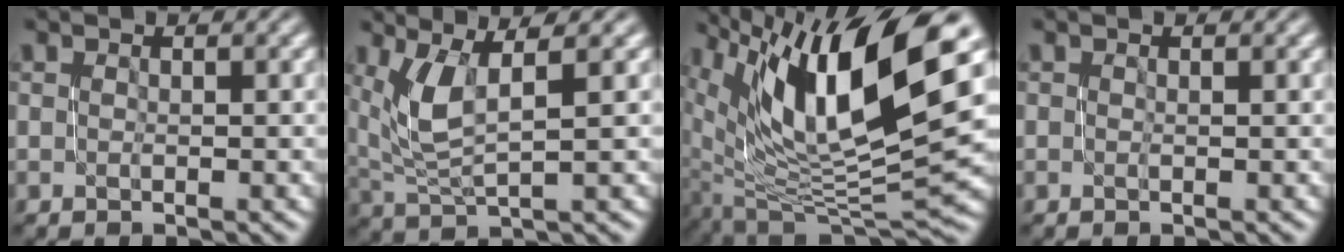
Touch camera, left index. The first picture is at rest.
{"total": 4.2, "force": [1.9, 1.4, 3.5], "torque": [-0.090, -0.001, 0.045]}
{"total": 14.8, "force": [6.1, 5.2, 12.4], "torque": [-0.234, 0.006, 0.111]}
{"total": 0.0}